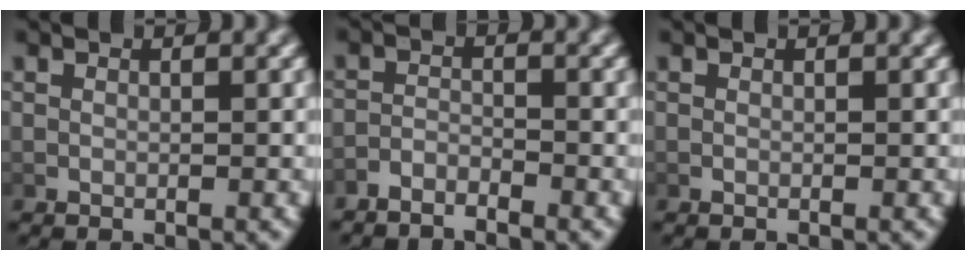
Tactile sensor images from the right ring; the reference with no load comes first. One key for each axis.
{"total": 2.7, "fx": -2.6, "fy": 0.5, "fz": 0.4, "tx": -0.007, "ty": -0.005, "tz": -0.049}
{"total": 0.0}